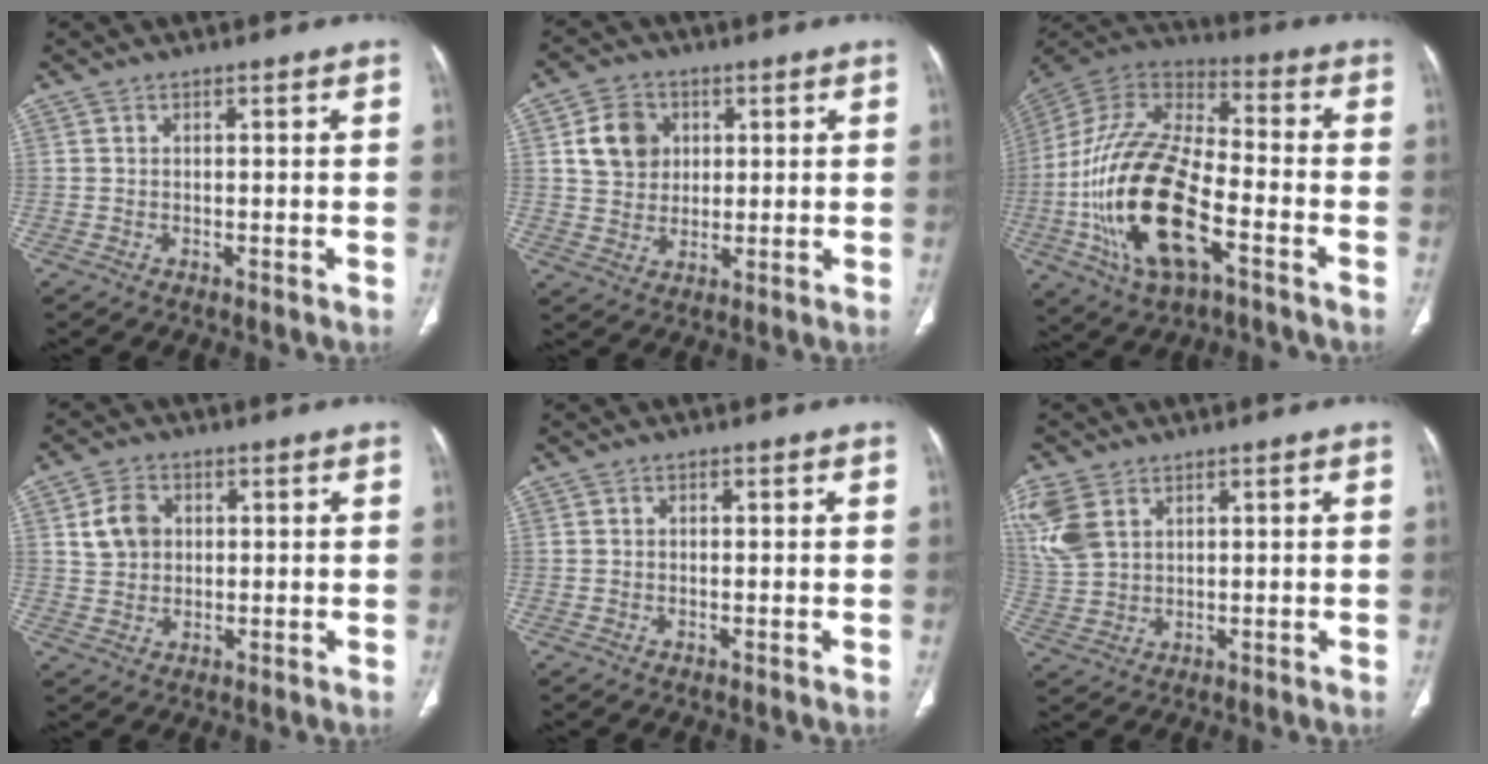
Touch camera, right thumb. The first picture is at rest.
{"total": 8.2, "force": [2.3, 6.8, 3.8], "torque": [-0.043, -0.006, 0.043]}
{"total": 25.6, "force": [-8.0, 11.9, 21.2], "torque": [-0.451, 0.026, -0.142]}
{"total": 5.9, "force": [1.4, 4.8, 3.3], "torque": [-0.045, 0.000, 0.027]}
{"total": 0.0}
{"total": 8.8, "force": [3.9, 5.7, 5.4], "torque": [-0.133, -0.002, 0.091]}